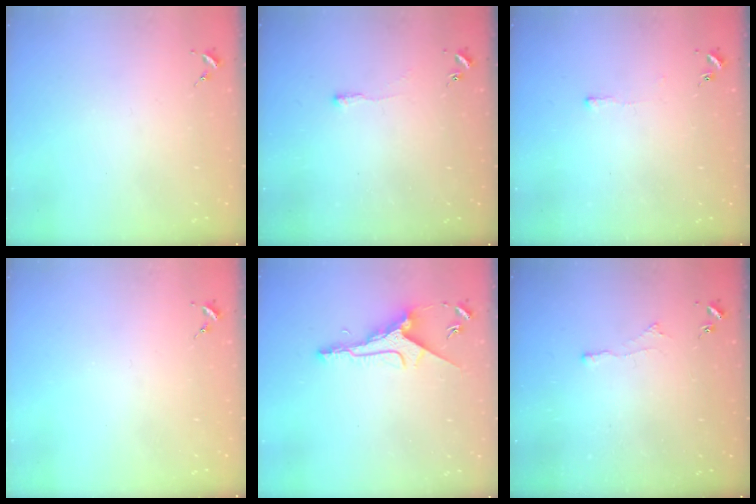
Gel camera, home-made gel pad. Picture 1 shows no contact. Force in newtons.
{"total": 2.5, "press": 2.5, "slide": 0.5}
{"total": 2.4, "press": 2.4, "slide": 0.5}
{"total": 0.0}
{"total": 10.3, "press": 10.3, "slide": 0.1}
{"total": 2.8, "press": 2.7, "slide": 0.5}